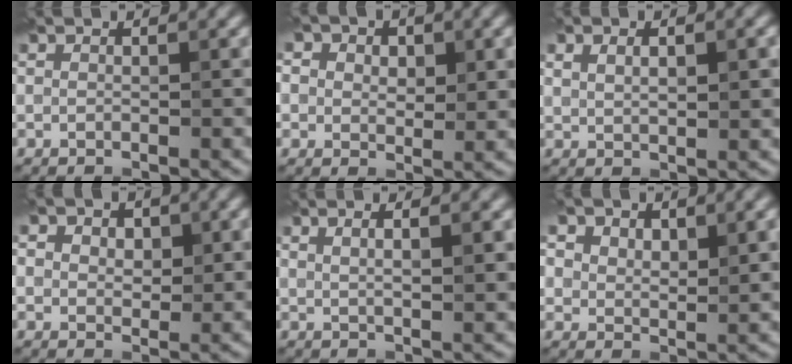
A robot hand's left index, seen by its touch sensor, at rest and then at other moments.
{"total": 6.7, "force": [2.9, 4.8, 3.6], "torque": [-0.050, 0.020, 0.013]}
{"total": 2.8, "force": [0.8, 1.3, 2.4], "torque": [-0.046, 0.000, 0.019]}
{"total": 5.0, "force": [2.2, 3.5, 2.9], "torque": [-0.038, 0.015, 0.009]}
{"total": 3.3, "force": [1.4, 1.0, 2.9], "torque": [-0.031, 0.005, 0.017]}
{"total": 6.0, "force": [3.0, 3.5, 3.9], "torque": [-0.065, -0.005, 0.045]}